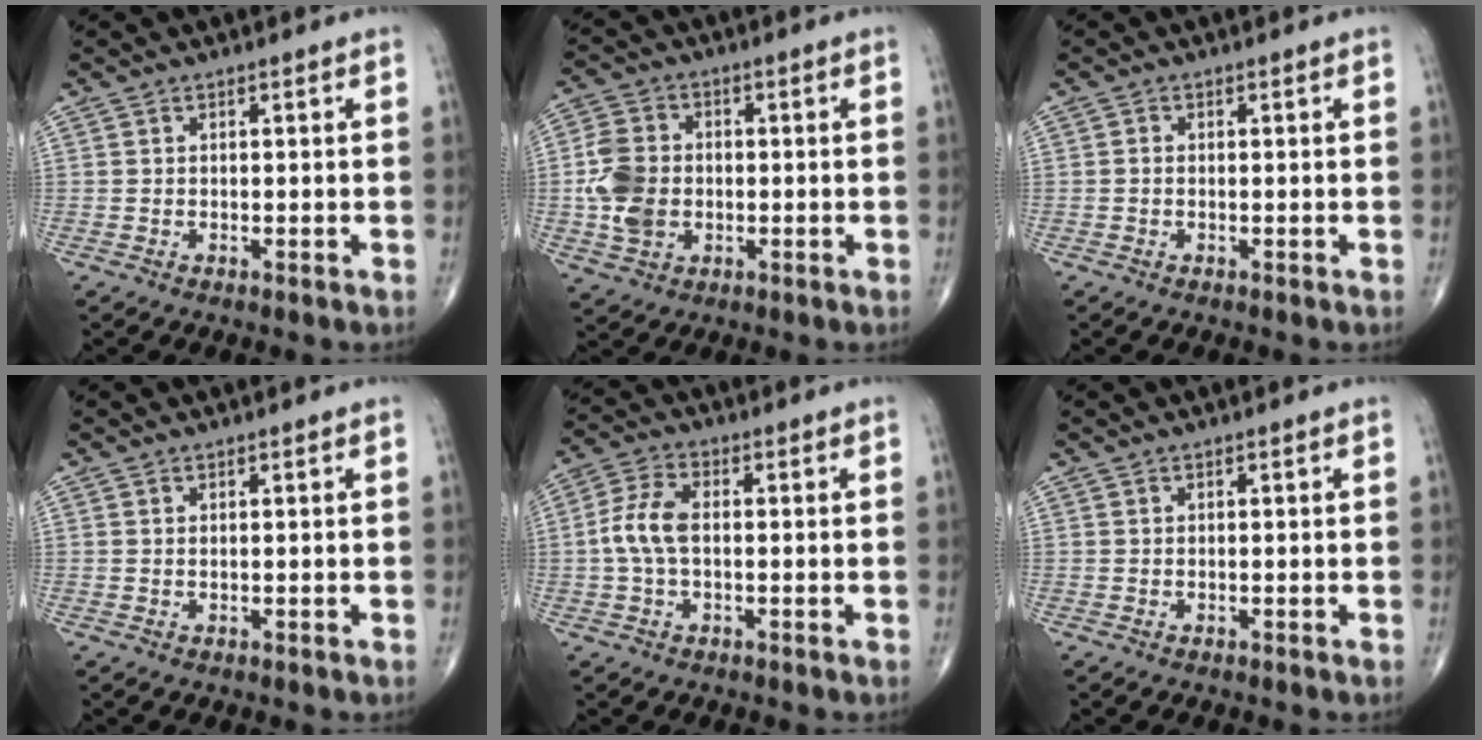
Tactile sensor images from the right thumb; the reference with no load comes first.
{"total": 9.3, "force": [-1.0, 7.1, 5.9], "torque": [-0.109, 0.007, -0.022]}
{"total": 0.5, "force": [-0.1, 0.4, 0.3], "torque": [-0.004, 0.001, -0.006]}
{"total": 0.0}
{"total": 6.8, "force": [-0.2, 3.7, 5.7], "torque": [-0.131, 0.019, -0.009]}
{"total": 0.0}